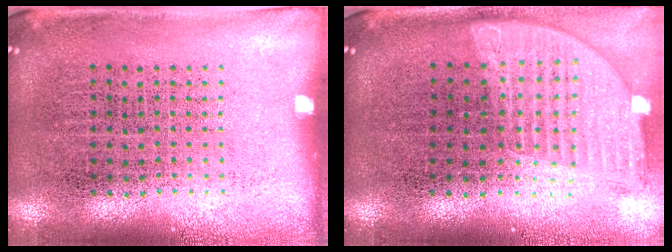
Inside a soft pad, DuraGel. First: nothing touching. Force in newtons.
{"total": 1.7, "press": 1.5, "slide": 0.9}